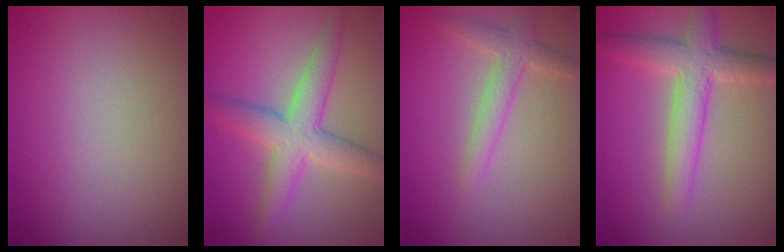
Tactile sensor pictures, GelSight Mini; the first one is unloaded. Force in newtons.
{"total": 5.3, "press": 5.3, "slide": 0.2}
{"total": 2.7, "press": 2.7, "slide": 0.3}
{"total": 5.0, "press": 5.0, "slide": 0.3}